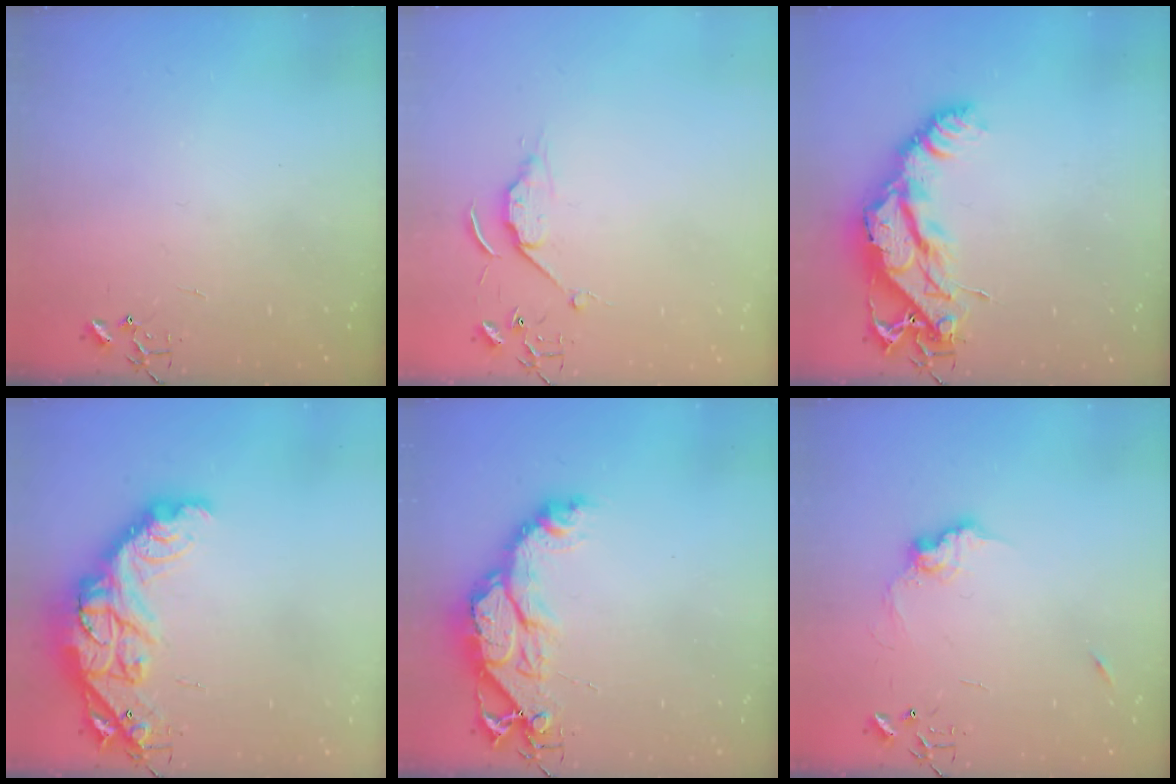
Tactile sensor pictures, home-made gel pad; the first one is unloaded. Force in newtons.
{"total": 6.5, "press": 6.5, "slide": 0.8}
{"total": 15.1, "press": 15.0, "slide": 1.6}
{"total": 22.0, "press": 21.9, "slide": 1.6}
{"total": 15.9, "press": 15.9, "slide": 1.7}
{"total": 9.6, "press": 9.6, "slide": 0.8}